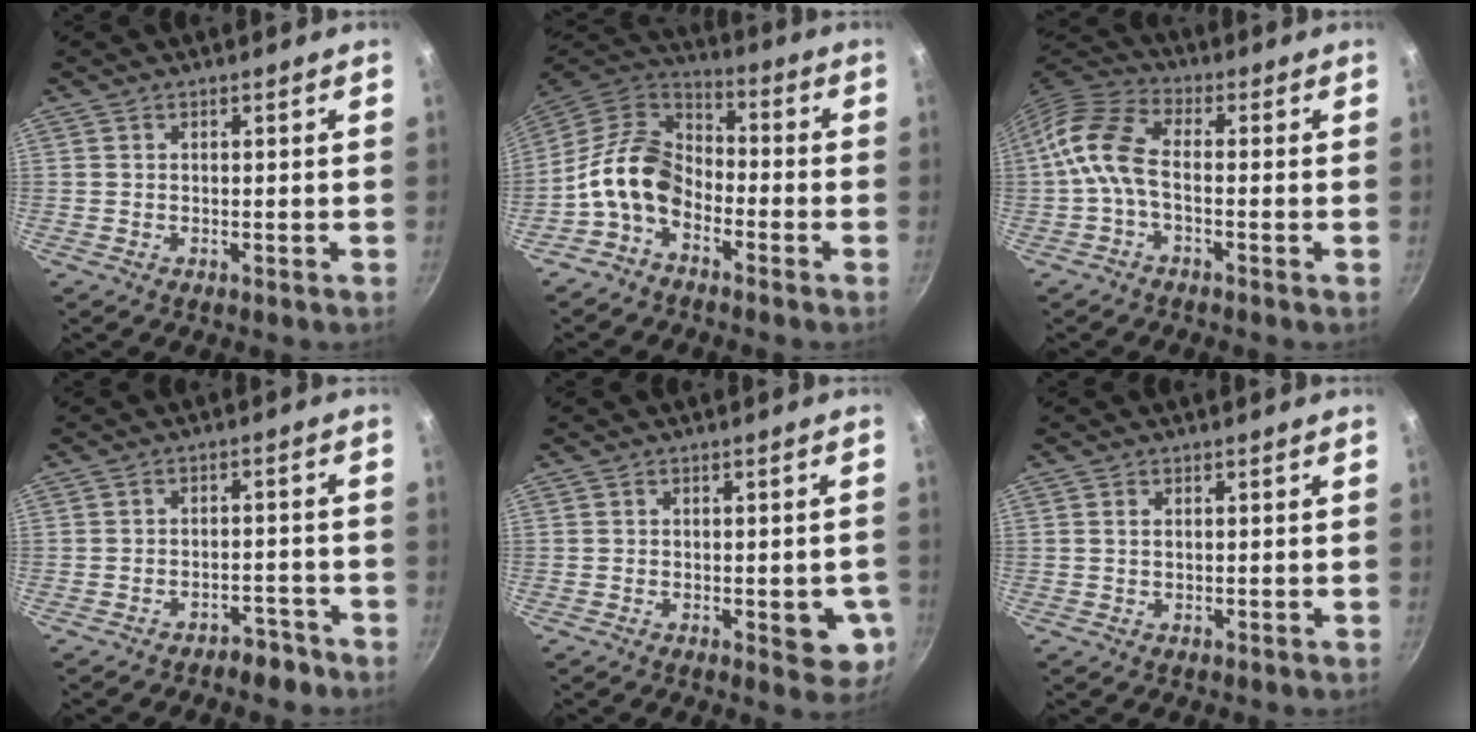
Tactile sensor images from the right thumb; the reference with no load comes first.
{"total": 12.1, "force": [-4.7, 8.1, 7.6], "torque": [-0.125, 0.059, -0.116]}
{"total": 8.7, "force": [-1.7, 4.4, 7.4], "torque": [-0.159, 0.032, -0.054]}
{"total": 4.0, "force": [-3.2, 2.0, 1.3], "torque": [0.005, 0.043, -0.033]}
{"total": 6.4, "force": [-1.4, 3.0, 5.5], "torque": [-0.046, -0.002, -0.017]}
{"total": 1.0, "force": [0.2, 0.6, 0.7], "torque": [-0.013, 0.002, 0.003]}